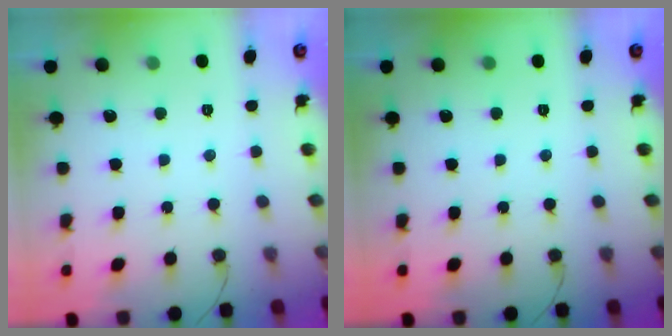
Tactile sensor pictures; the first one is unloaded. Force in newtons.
{"total": 0.0}